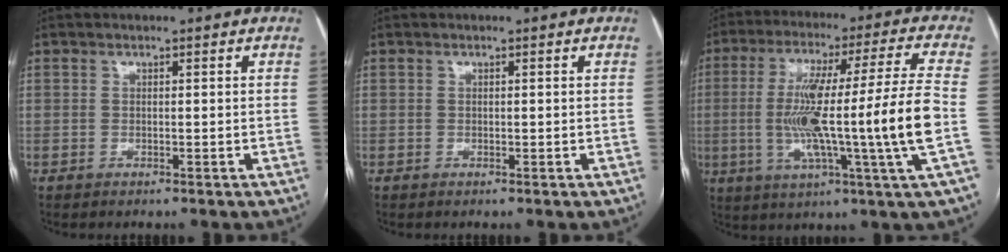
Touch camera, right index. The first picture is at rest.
{"total": 0.0}
{"total": 19.7, "force": [-2.5, -1.6, 19.5], "torque": [-0.325, -0.001, -0.052]}